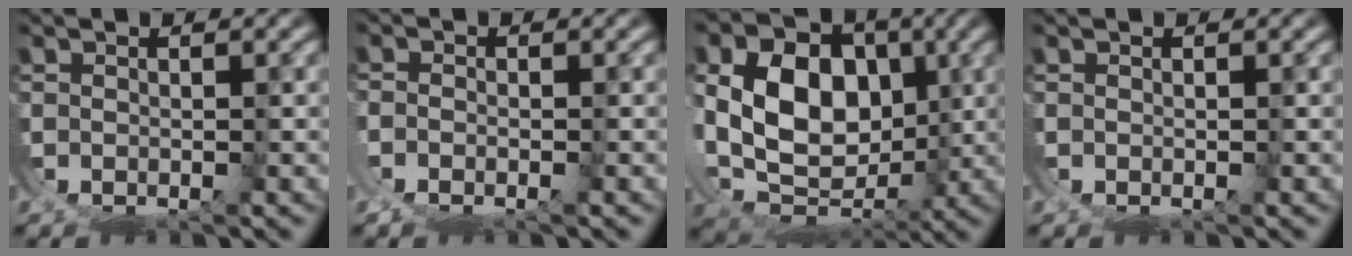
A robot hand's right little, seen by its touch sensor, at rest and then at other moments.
{"total": 1.6, "force": [-1.0, 1.0, 0.8], "torque": [-0.015, -0.007, -0.015]}
{"total": 9.5, "force": [2.0, 7.4, 5.6], "torque": [-0.121, -0.023, 0.042]}
{"total": 0.0}